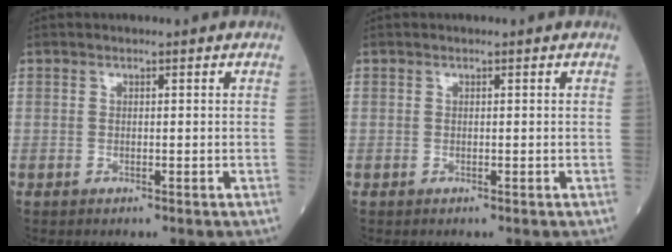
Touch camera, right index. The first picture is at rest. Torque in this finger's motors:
{"motor_torque": [0.00, 0.00, 0.00, 0.00]}